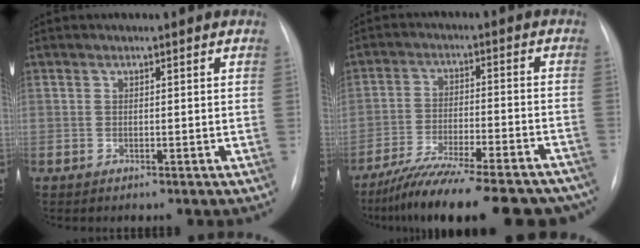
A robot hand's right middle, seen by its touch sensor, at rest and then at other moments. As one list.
[{"total": 23.5, "force": [-20.3, 4.1, 11.1], "torque": [-0.134, -0.012, -0.290]}]